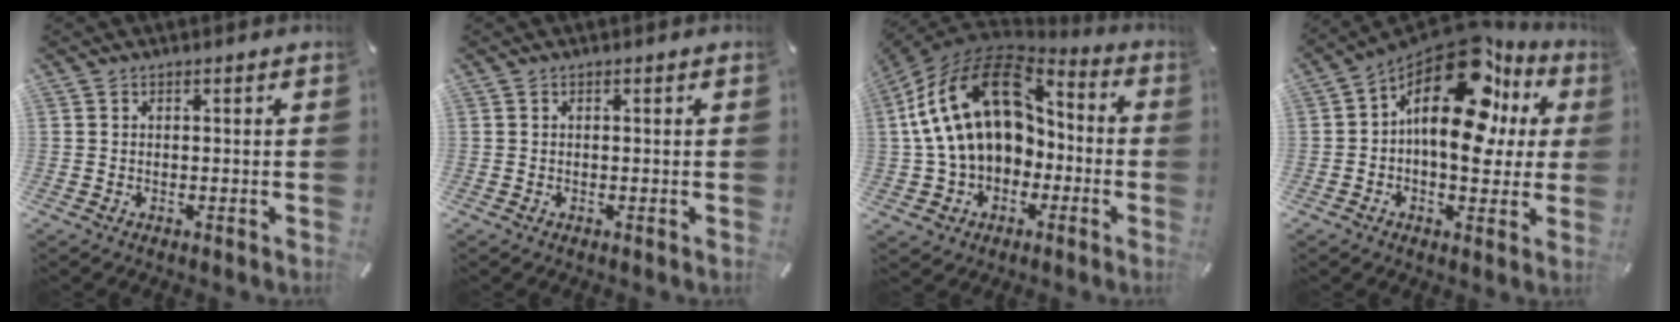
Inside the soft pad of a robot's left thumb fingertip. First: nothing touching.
{"total": 0.0}
{"total": 21.7, "force": [3.1, 15.7, 14.7], "torque": [-0.284, 0.002, 0.056]}
{"total": 21.0, "force": [8.0, 11.2, 15.8], "torque": [-0.255, -0.062, 0.130]}